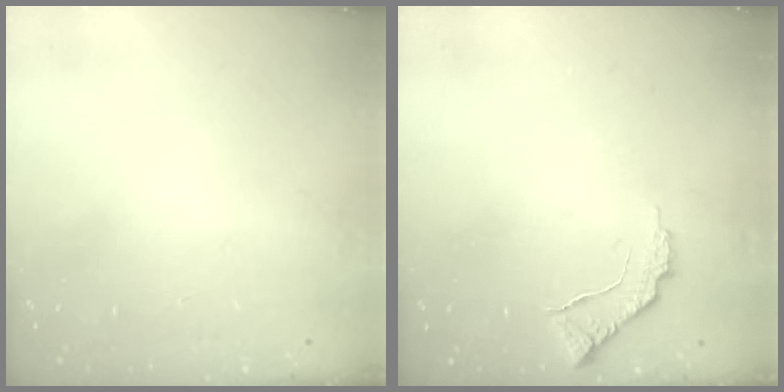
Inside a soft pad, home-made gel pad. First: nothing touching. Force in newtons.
{"total": 8.3, "press": 8.3, "slide": 0.4}